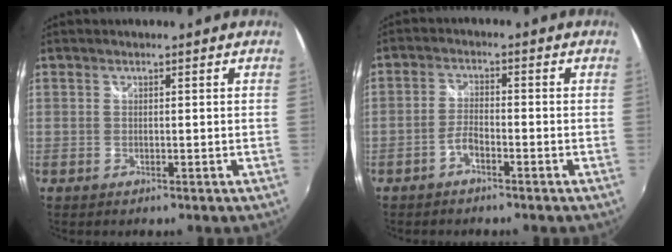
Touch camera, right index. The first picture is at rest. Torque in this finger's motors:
{"motor_torque": [-0.04, -0.03, 0.01, 0.01]}